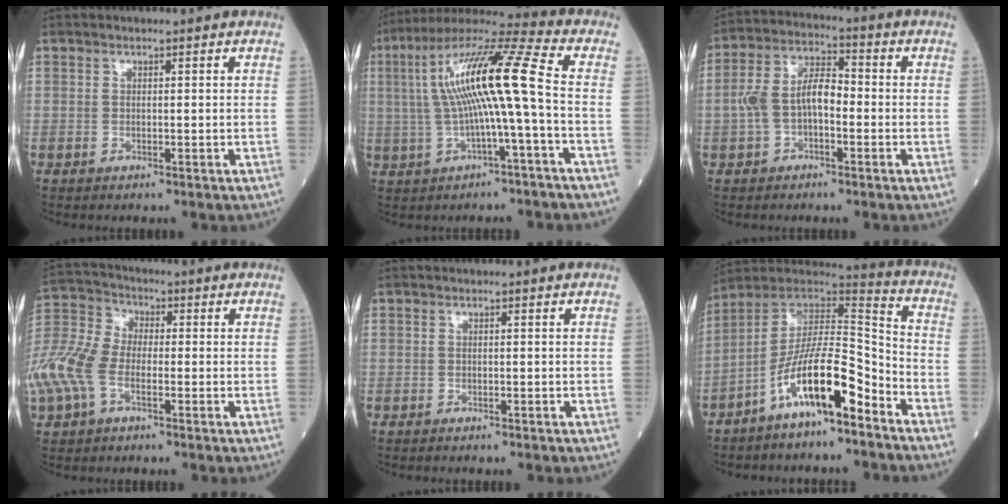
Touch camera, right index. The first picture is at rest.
{"total": 14.2, "force": [0.3, 0.2, 14.2], "torque": [-0.265, 0.036, 0.000]}
{"total": 8.0, "force": [-1.3, 3.9, 6.9], "torque": [-0.151, 0.030, -0.026]}
{"total": 13.6, "force": [-3.8, 8.2, 10.2], "torque": [-0.264, 0.018, -0.077]}
{"total": 0.7, "force": [-0.6, 0.1, 0.2], "torque": [-0.005, -0.001, -0.012]}
{"total": 14.2, "force": [-8.0, 2.8, 11.3], "torque": [-0.207, 0.016, -0.143]}